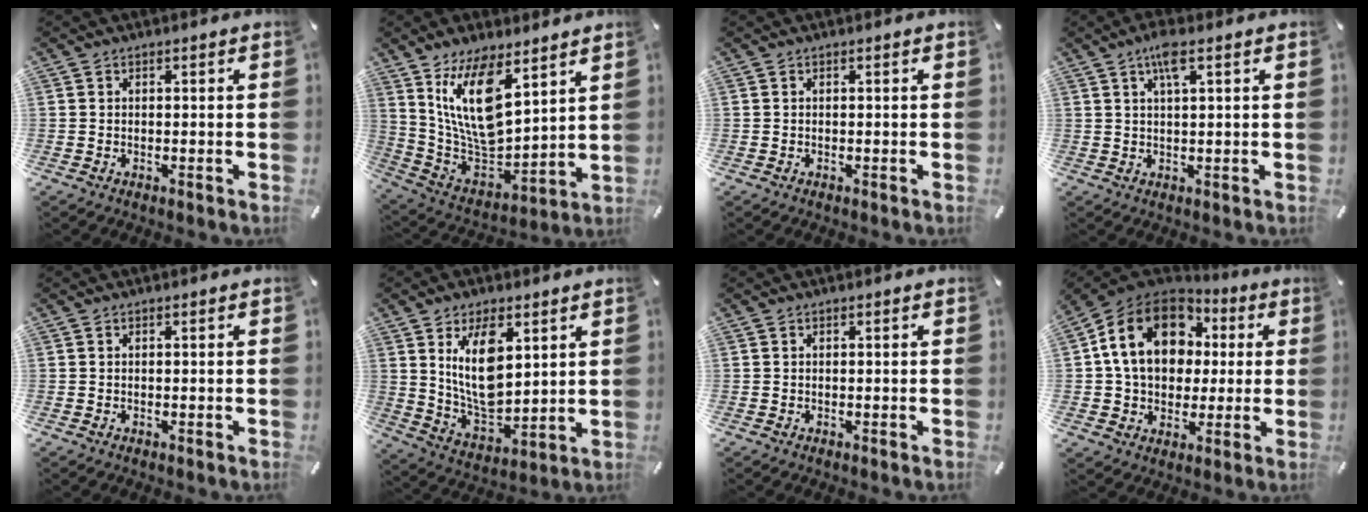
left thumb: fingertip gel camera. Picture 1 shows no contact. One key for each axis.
{"total": 16.7, "fx": 9.5, "fy": 7.6, "fz": 11.4, "tx": -0.255, "ty": -0.065, "tz": 0.167}
{"total": 0.0}
{"total": 4.9, "fx": 2.5, "fy": 1.0, "fz": 4.2, "tx": -0.089, "ty": 0.006, "tz": 0.041}
{"total": 0.0}
{"total": 14.1, "fx": 5.4, "fy": 8.0, "fz": 10.2, "tx": -0.206, "ty": -0.021, "tz": 0.093}
{"total": 0.0}
{"total": 17.3, "fx": 3.5, "fy": 13.8, "fz": 9.8, "tx": -0.185, "ty": 0.006, "tz": 0.067}